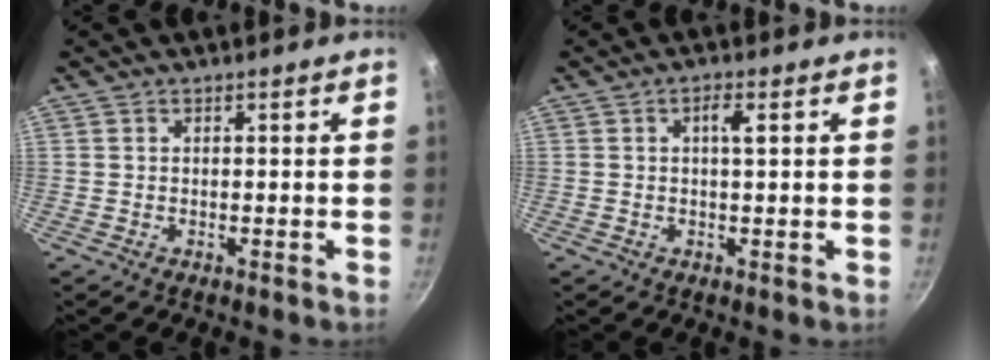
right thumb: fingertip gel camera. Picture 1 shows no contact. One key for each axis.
{"total": 2.7, "fx": 0.6, "fy": 0.5, "fz": 2.6, "tx": -0.047, "ty": 0.001, "tz": 0.010}